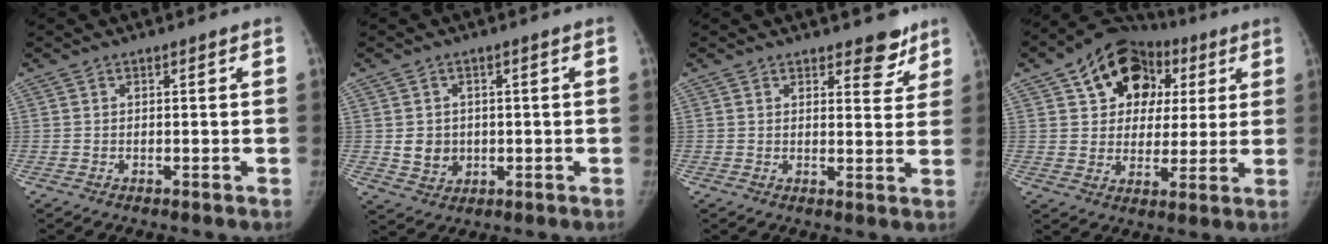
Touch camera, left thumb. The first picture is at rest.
{"total": 4.7, "force": [0.0, 4.2, 2.1], "torque": [-0.017, -0.002, 0.013]}
{"total": 5.2, "force": [3.9, 2.5, 2.4], "torque": [0.004, -0.025, 0.050]}
{"total": 17.6, "force": [7.2, 12.8, 9.6], "torque": [-0.099, 0.013, 0.112]}